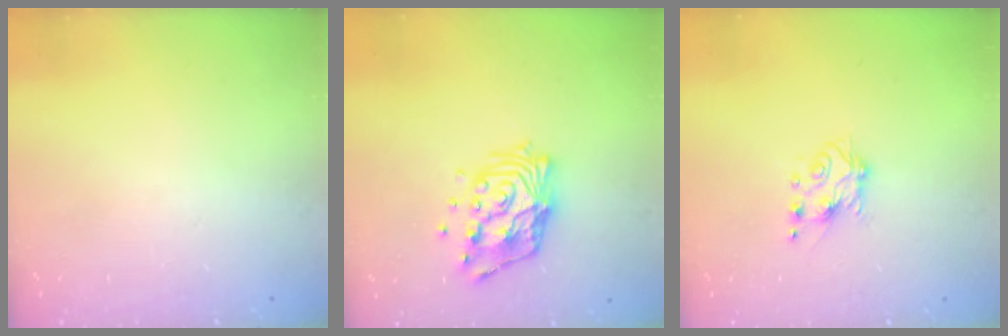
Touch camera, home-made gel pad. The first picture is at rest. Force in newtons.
{"total": 13.7, "press": 13.6, "slide": 1.5}
{"total": 5.6, "press": 5.6, "slide": 0.8}